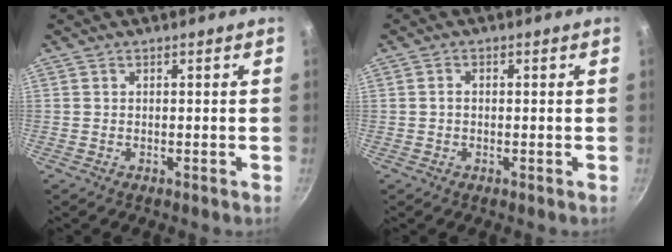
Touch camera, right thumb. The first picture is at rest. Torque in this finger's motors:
{"motor_torque": [-0.32, -0.22, 0.07, 0.01, 0.09]}